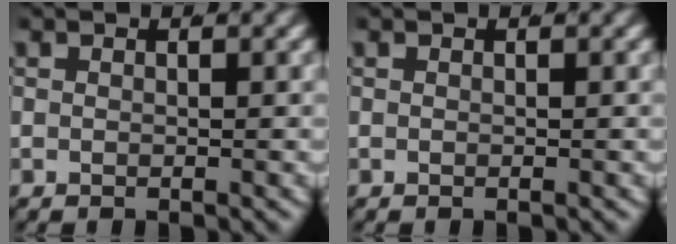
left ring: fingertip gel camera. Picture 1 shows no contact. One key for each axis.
{"total": 0.0}